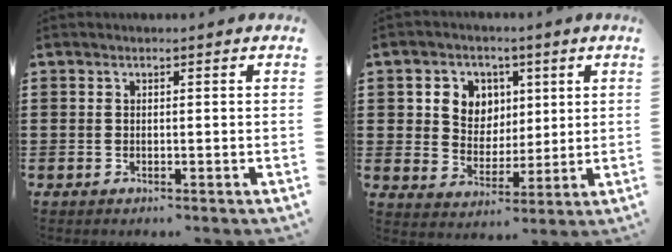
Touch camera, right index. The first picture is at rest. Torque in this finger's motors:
{"motor_torque": [0.31, -0.11, 0.38, 0.10]}